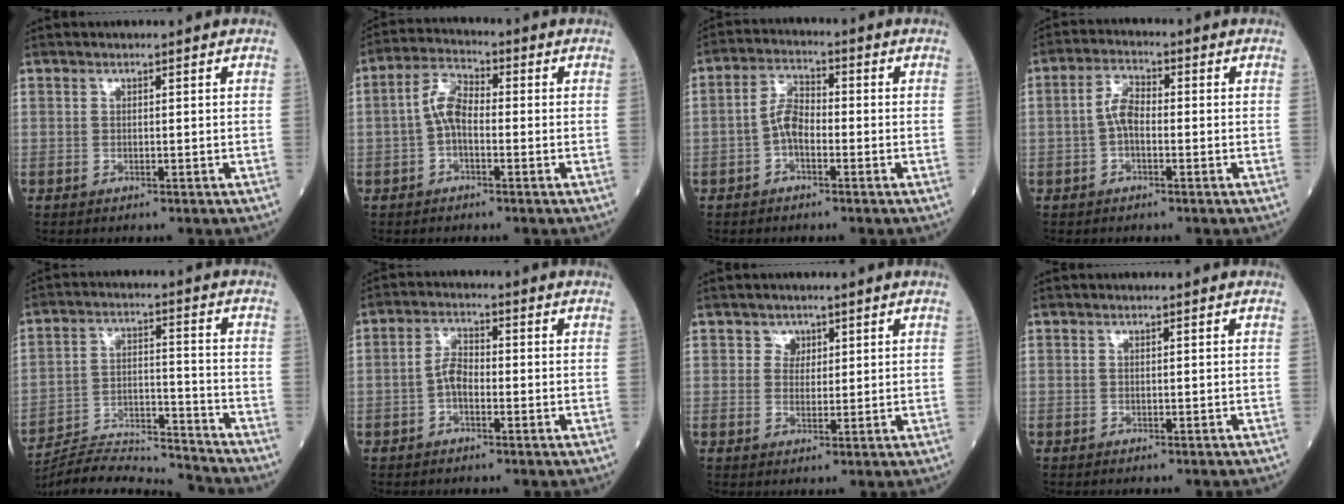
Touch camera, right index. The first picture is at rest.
{"total": 5.3, "force": [-0.7, 2.5, 4.7], "torque": [-0.093, 0.017, -0.019]}
{"total": 4.5, "force": [-1.3, 2.1, 3.7], "torque": [-0.072, 0.012, -0.030]}
{"total": 4.1, "force": [-0.6, 1.8, 3.6], "torque": [-0.073, 0.011, -0.015]}
{"total": 15.7, "force": [-15.6, -0.8, 2.1], "torque": [-0.038, 0.015, -0.252]}
{"total": 3.4, "force": [-1.0, 1.6, 2.8], "torque": [-0.053, 0.009, -0.024]}
{"total": 1.9, "force": [1.1, 1.6, 0.2], "torque": [0.005, -0.003, 0.013]}
{"total": 1.2, "force": [-1.1, 0.0, 0.4], "torque": [0.002, 0.003, -0.017]}